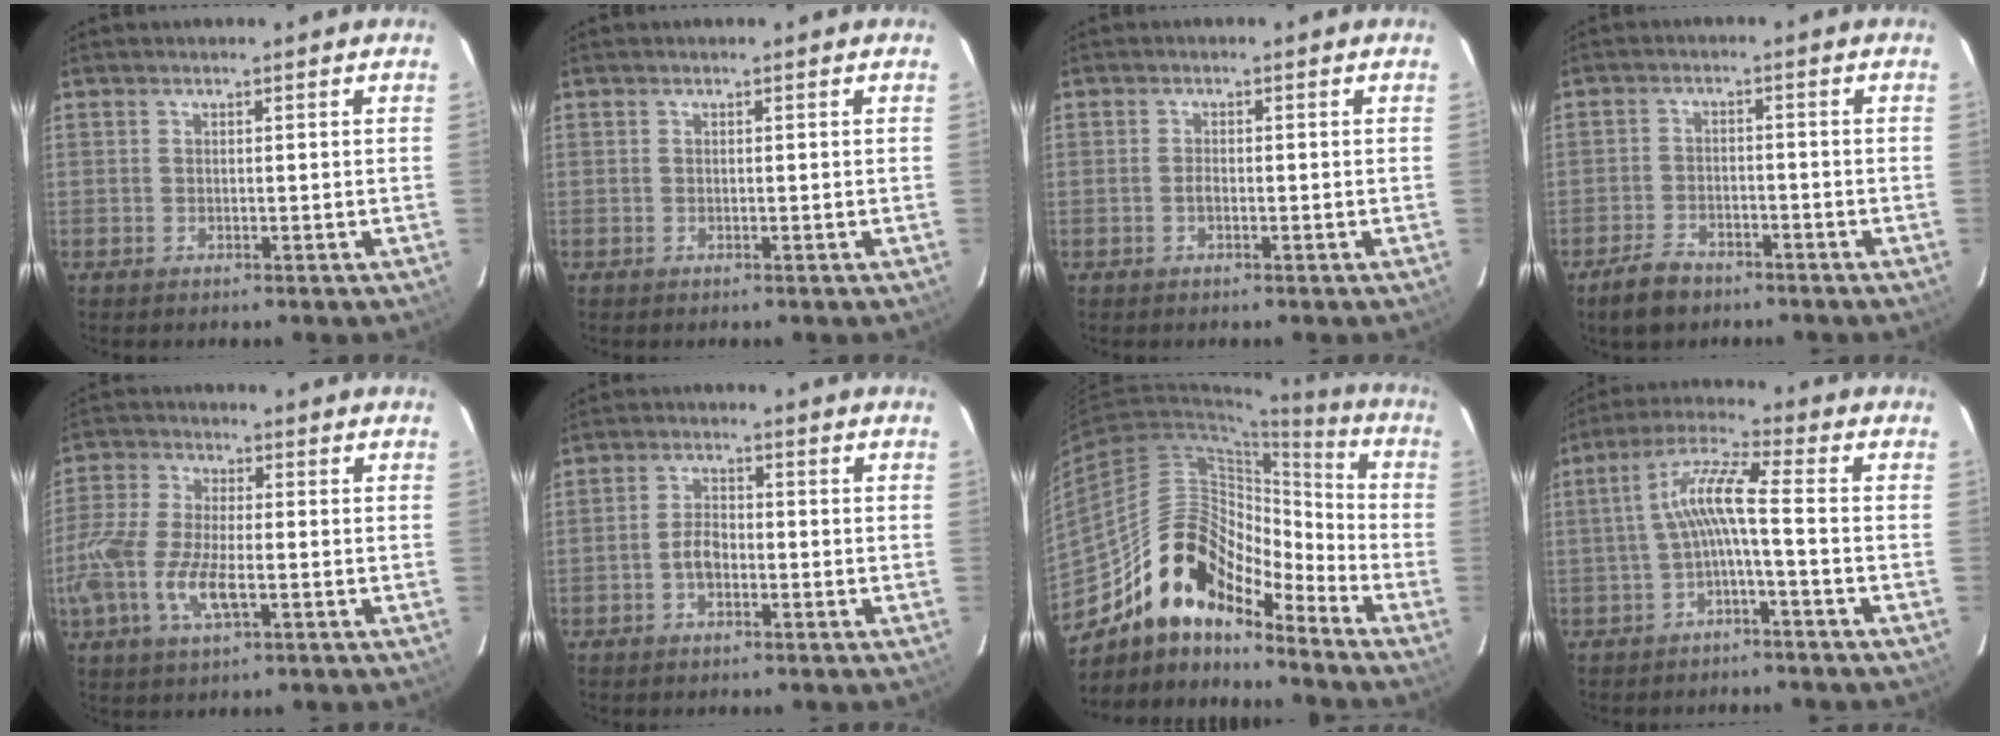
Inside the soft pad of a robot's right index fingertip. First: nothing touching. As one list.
[{"total": 0.0}, {"total": 1.2, "force": [-0.4, 0.6, 0.9], "torque": [-0.019, 0.002, -0.009]}, {"total": 6.3, "force": [-4.8, 3.3, 2.4], "torque": [-0.069, 0.004, -0.079]}, {"total": 12.9, "force": [-3.9, 5.1, 11.2], "torque": [-0.250, -0.009, -0.080]}, {"total": 3.7, "force": [-1.4, 2.1, 2.7], "torque": [-0.055, 0.008, -0.025]}, {"total": 16.2, "force": [-12.4, 7.4, 7.4], "torque": [-0.132, 0.031, -0.227]}, {"total": 7.3, "force": [-1.7, 0.3, 7.1], "torque": [-0.161, 0.019, -0.031]}]